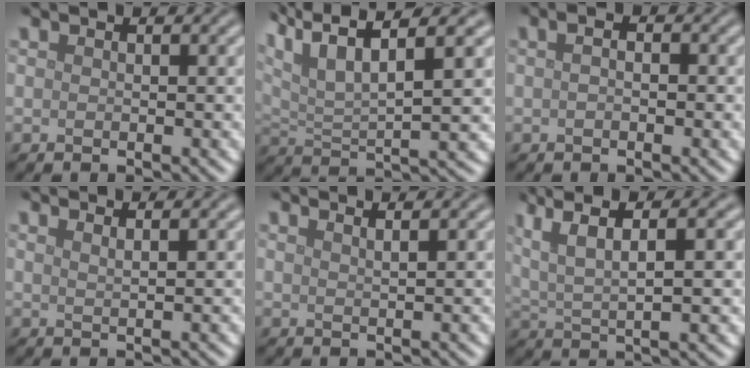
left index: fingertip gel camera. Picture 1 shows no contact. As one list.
[{"total": 9.6, "force": [6.0, 2.6, 7.1], "torque": [-0.138, 0.021, 0.106]}, {"total": 2.5, "force": [0.6, 1.5, 1.9], "torque": [-0.025, 0.010, -0.010]}, {"total": 1.7, "force": [1.2, 0.6, 1.0], "torque": [0.003, 0.002, 0.001]}, {"total": 2.3, "force": [1.7, 0.9, 1.3], "torque": [0.007, 0.007, -0.002]}, {"total": 6.8, "force": [3.4, 1.7, 5.6], "torque": [-0.110, 0.012, 0.064]}]